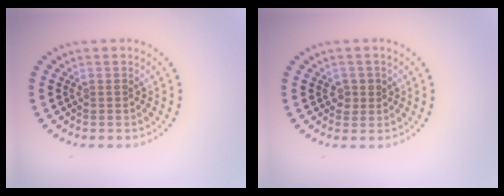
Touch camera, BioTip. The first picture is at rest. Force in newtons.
{"total": 1.3, "press": 1.2, "slide": 0.4}